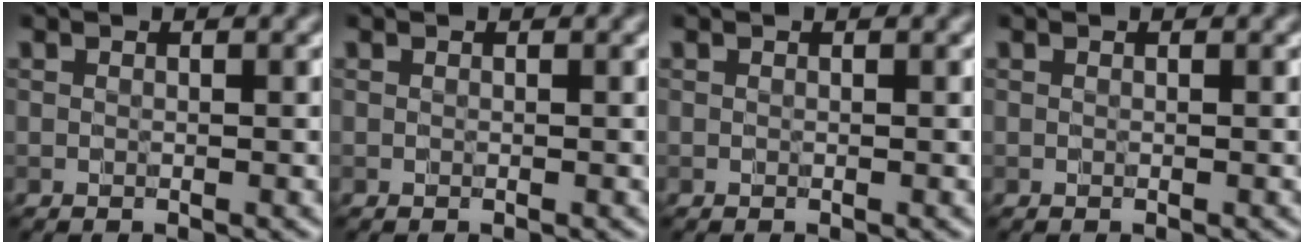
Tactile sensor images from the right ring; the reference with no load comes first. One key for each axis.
{"total": 0.0}
{"total": 0.0}
{"total": 0.0}